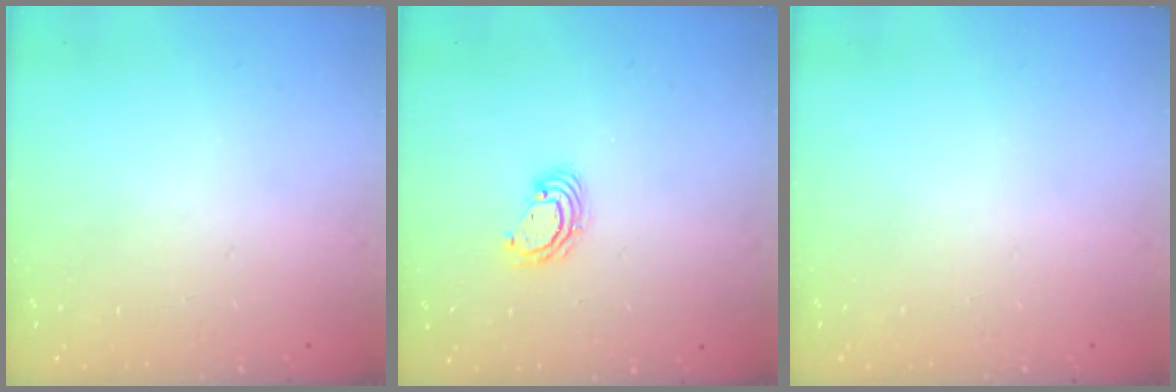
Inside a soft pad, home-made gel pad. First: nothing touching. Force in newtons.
{"total": 4.3, "press": 4.3, "slide": 0.1}
{"total": 0.0}